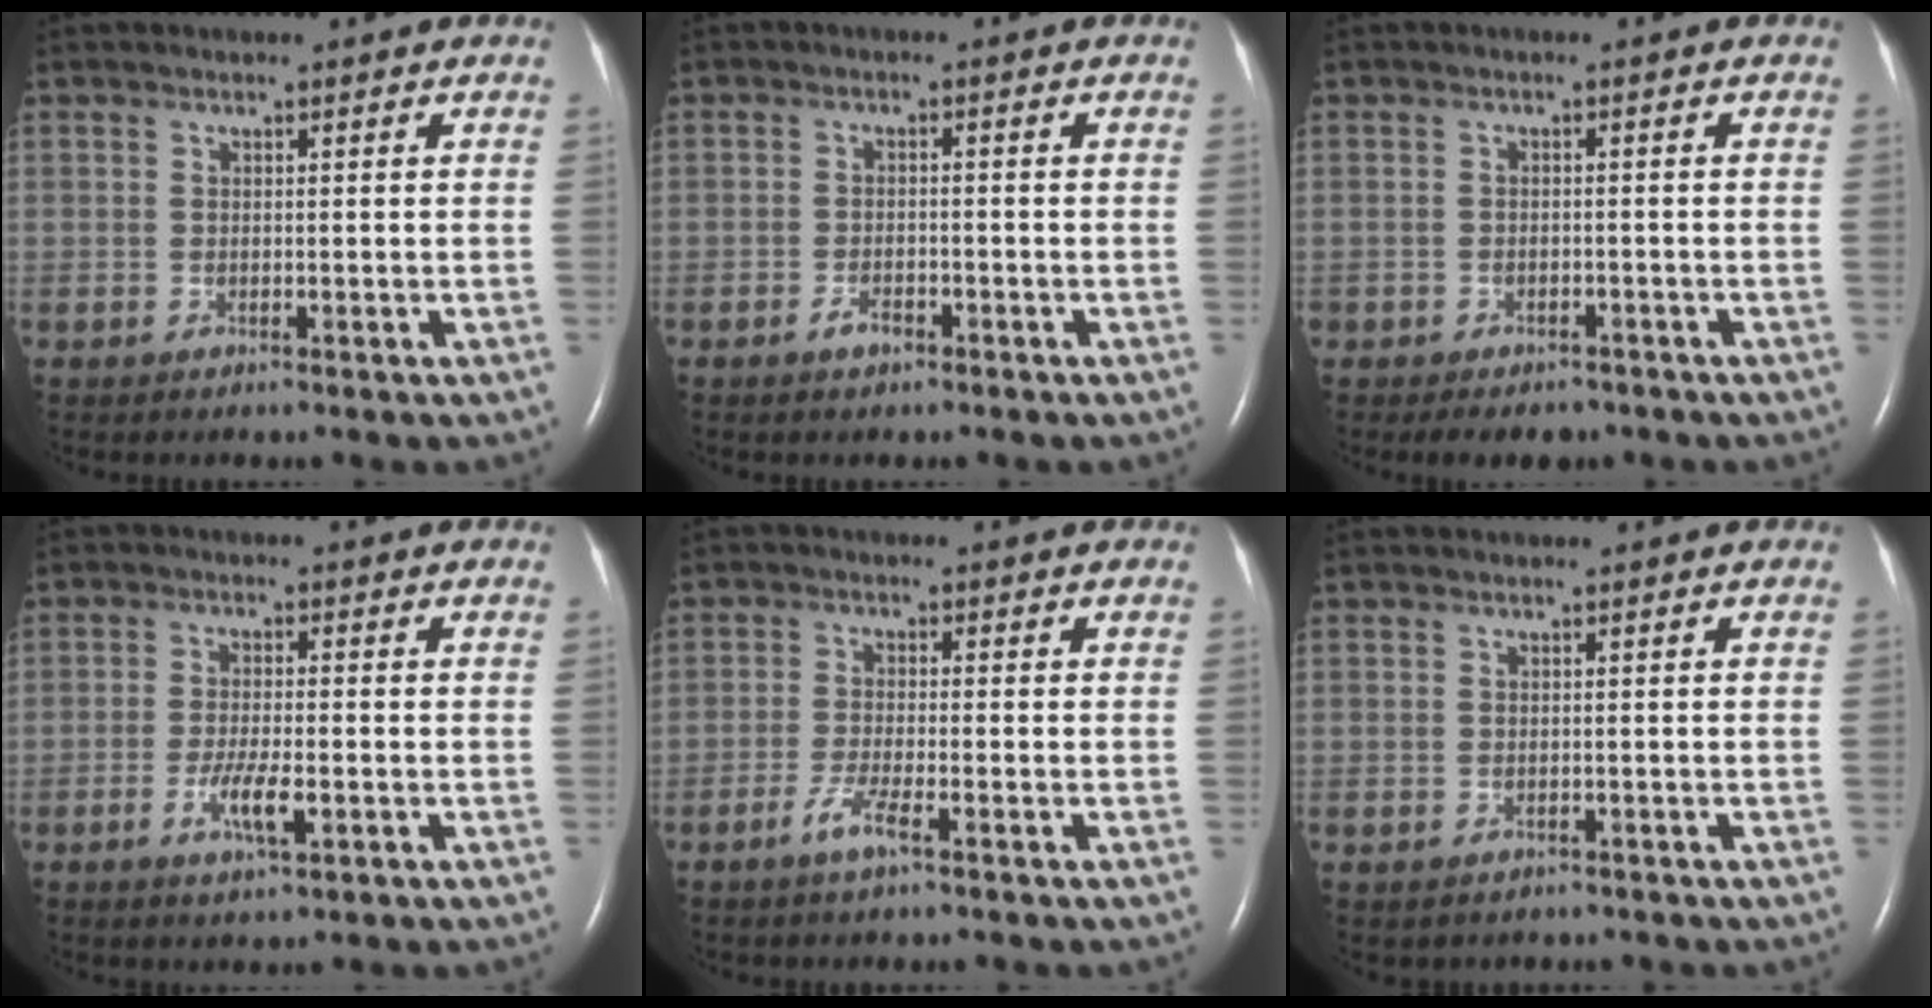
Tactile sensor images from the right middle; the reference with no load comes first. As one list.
[{"total": 2.0, "force": [-1.4, 0.9, 1.1], "torque": [-0.025, 0.002, -0.022]}, {"total": 4.7, "force": [-3.7, 2.4, 1.5], "torque": [-0.018, 0.003, -0.046]}, {"total": 4.5, "force": [-1.8, 0.9, 4.0], "torque": [-0.082, -0.002, -0.029]}, {"total": 3.4, "force": [-2.1, 0.1, 2.6], "torque": [-0.061, -0.005, -0.043]}, {"total": 1.8, "force": [-1.4, 1.0, 0.3], "torque": [-0.012, 0.000, -0.015]}]